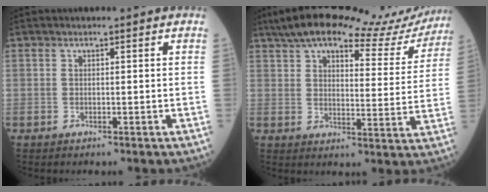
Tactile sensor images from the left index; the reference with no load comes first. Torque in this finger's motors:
{"motor_torque": [0.92, -1.22, 0.45, 0.03]}